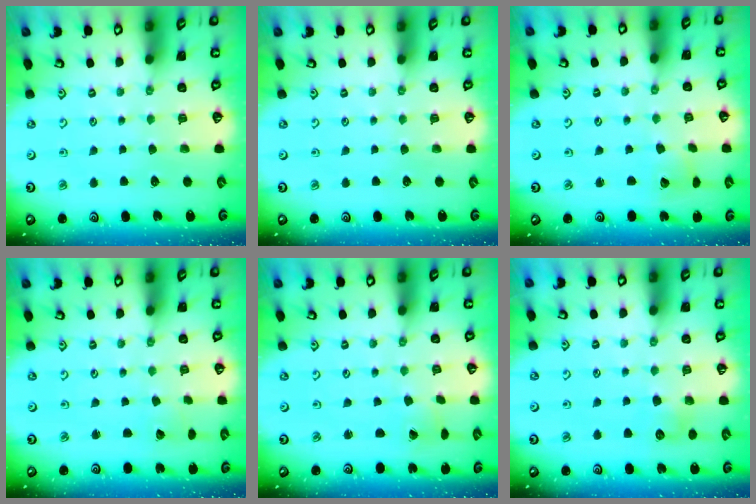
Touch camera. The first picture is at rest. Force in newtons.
{"total": 0.0}
{"total": 2.1, "press": 2.1, "slide": 0.3}
{"total": 2.4, "press": 2.4, "slide": 0.2}
{"total": 0.9, "press": 0.9, "slide": 0.0}
{"total": 6.2, "press": 6.2, "slide": 0.9}